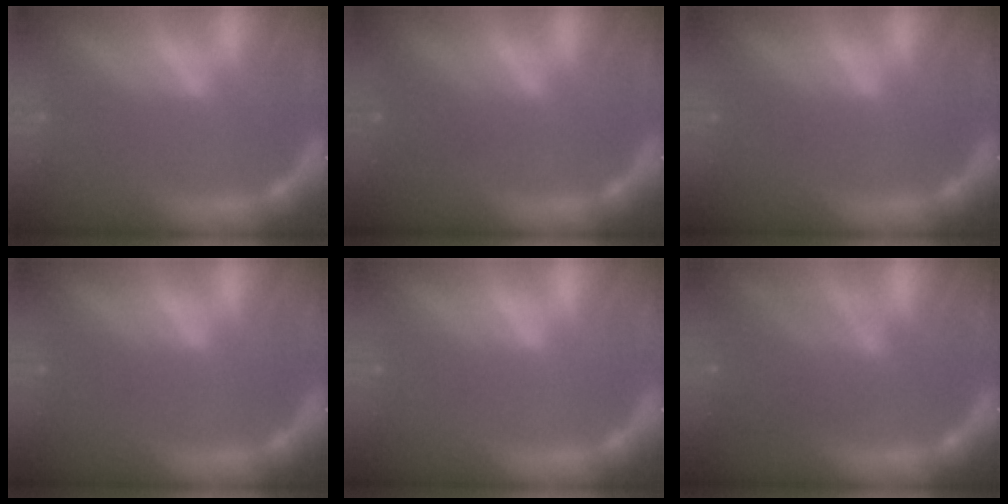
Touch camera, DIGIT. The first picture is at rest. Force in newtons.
{"total": 2.0}
{"total": 0.0}
{"total": 0.0}
{"total": 0.0}
{"total": 5.5}